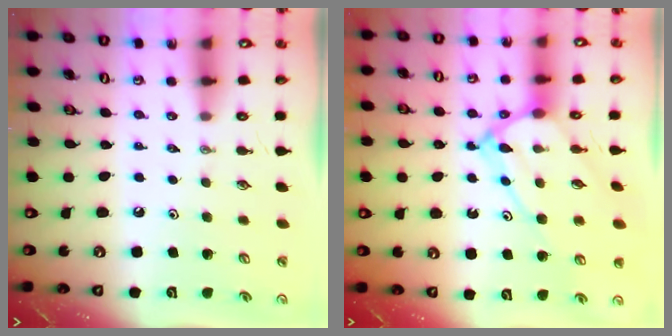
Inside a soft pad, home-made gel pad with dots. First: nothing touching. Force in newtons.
{"total": 11.8, "press": 11.7, "slide": 1.1}